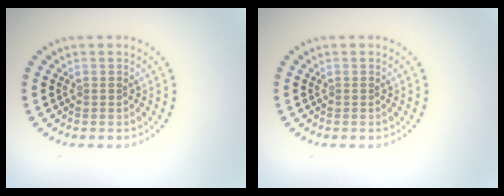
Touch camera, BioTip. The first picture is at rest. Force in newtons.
{"total": 0.0}